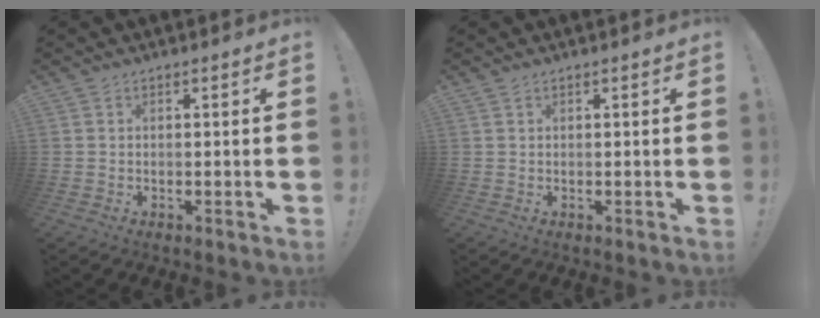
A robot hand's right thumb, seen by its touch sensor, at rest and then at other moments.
{"total": 0.0}